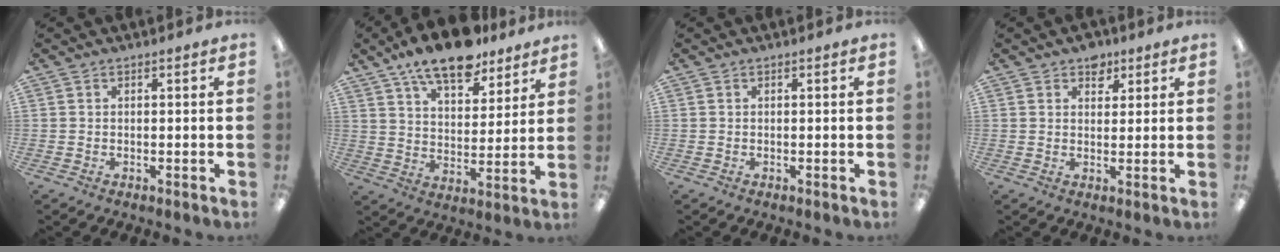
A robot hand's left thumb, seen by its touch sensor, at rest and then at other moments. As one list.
[{"total": 14.5, "force": [11.4, 5.6, 6.9], "torque": [-0.121, -0.058, 0.202]}, {"total": 0.0}, {"total": 4.4, "force": [3.0, 2.9, 1.4], "torque": [-0.003, -0.009, 0.050]}]